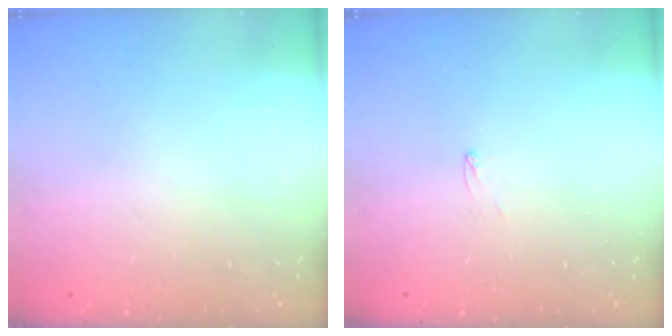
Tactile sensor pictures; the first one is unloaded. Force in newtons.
{"total": 2.6, "press": 2.6, "slide": 0.2}